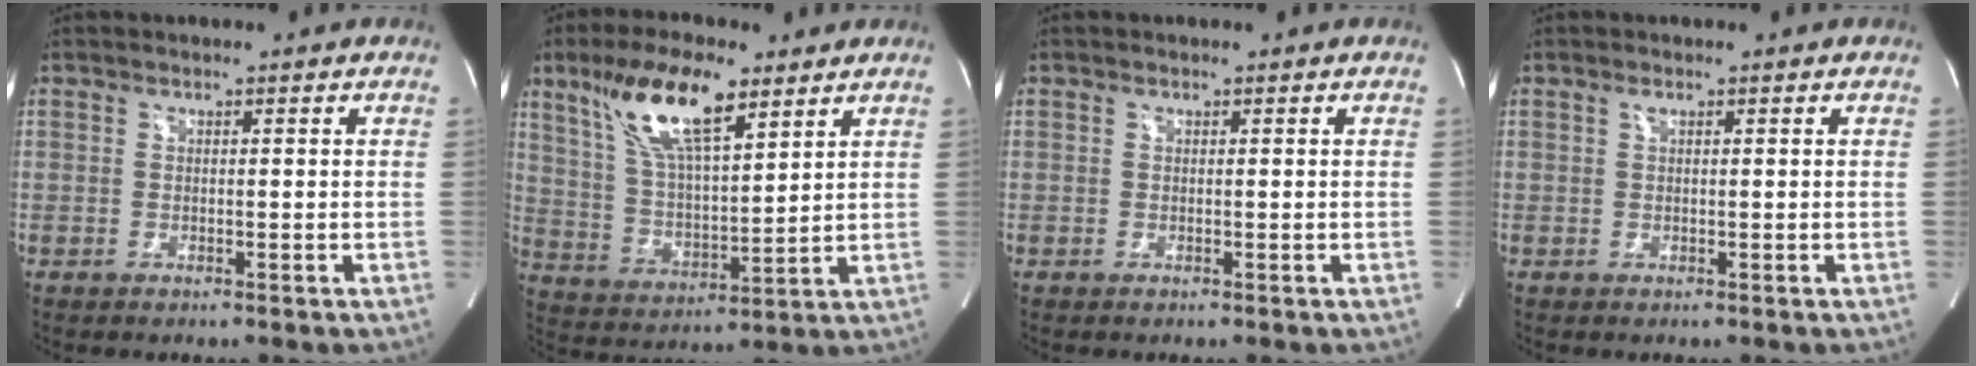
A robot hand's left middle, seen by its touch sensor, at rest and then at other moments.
{"total": 14.0, "force": [8.3, 3.7, 10.7], "torque": [-0.209, 0.015, 0.159]}
{"total": 0.0}
{"total": 0.5, "force": [0.3, 0.2, 0.4], "torque": [-0.007, 0.001, 0.005]}